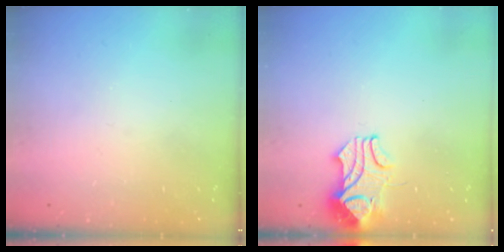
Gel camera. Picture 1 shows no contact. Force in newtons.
{"total": 2.4, "press": 2.2, "slide": 0.9}